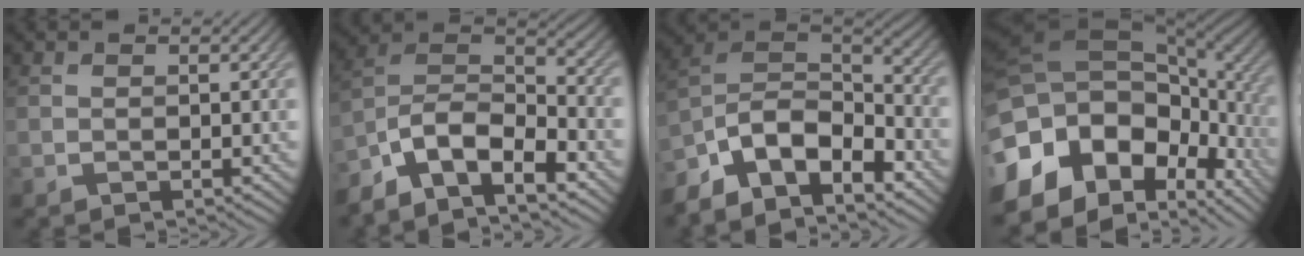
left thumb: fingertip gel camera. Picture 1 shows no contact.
{"total": 12.1, "force": [-8.6, 4.7, 7.2], "torque": [-0.151, -0.005, -0.172]}
{"total": 13.6, "force": [-8.7, 6.4, 8.3], "torque": [-0.190, -0.023, -0.157]}
{"total": 19.0, "force": [-6.0, 12.0, 13.4], "torque": [-0.274, -0.011, -0.086]}